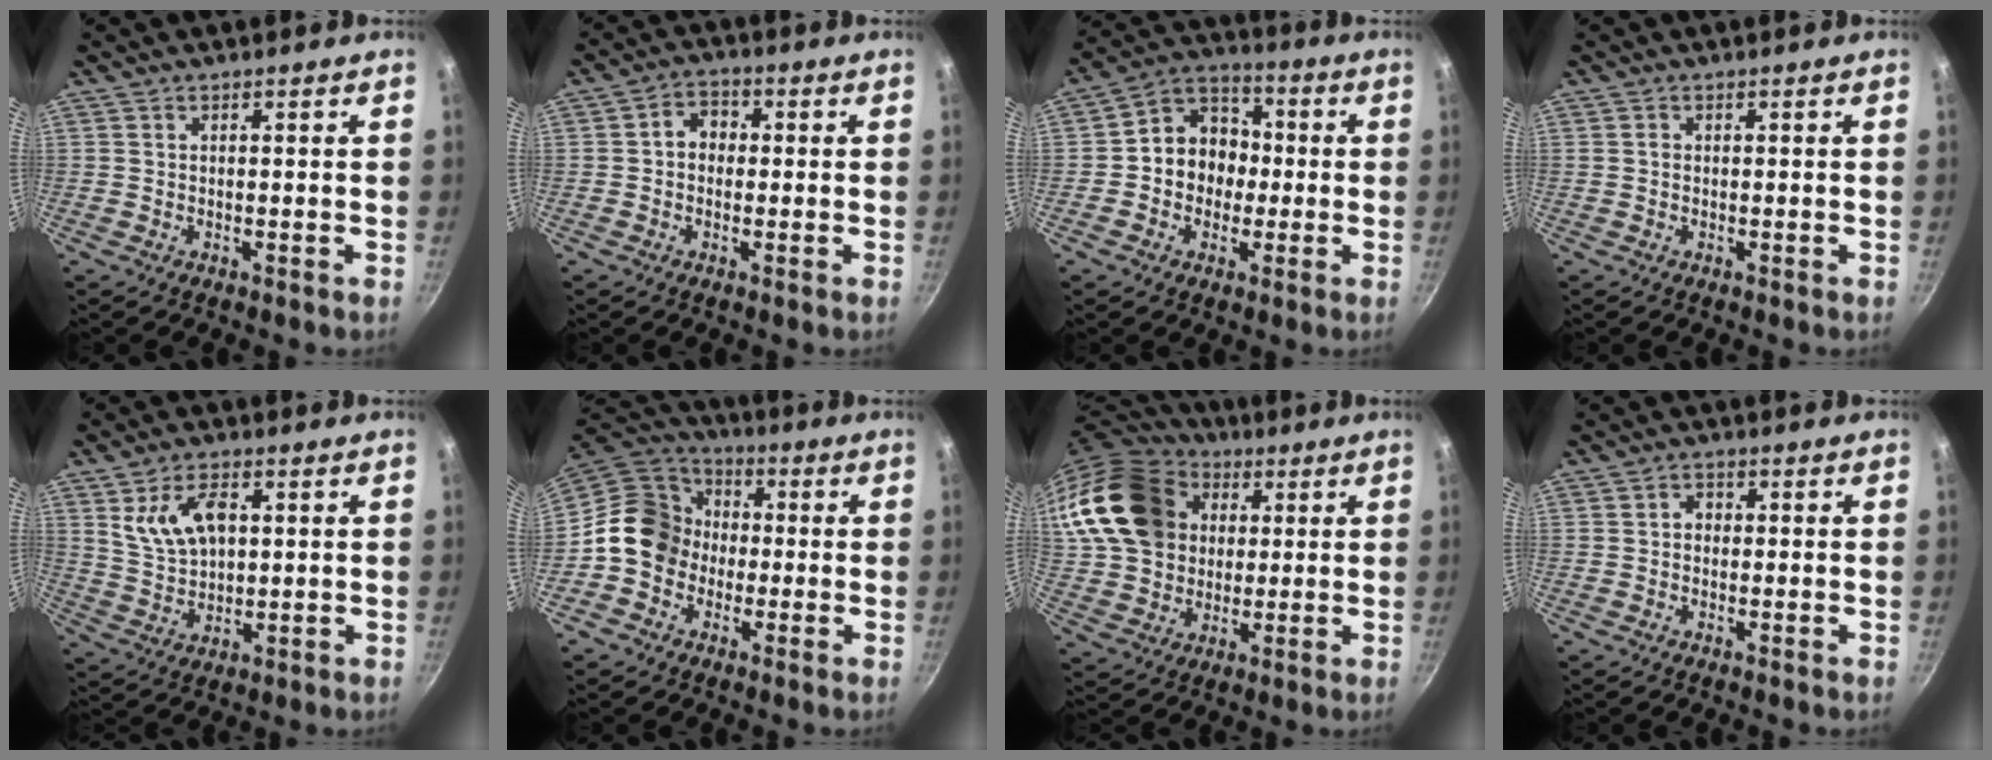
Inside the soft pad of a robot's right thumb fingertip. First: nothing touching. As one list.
[{"total": 4.7, "force": [0.1, 3.8, 2.7], "torque": [-0.016, 0.013, -0.007]}, {"total": 10.9, "force": [-0.7, 9.4, 5.5], "torque": [-0.038, 0.034, -0.031]}, {"total": 0.6, "force": [0.0, 0.5, 0.3], "torque": [-0.002, 0.004, 0.000]}, {"total": 9.8, "force": [3.1, 5.7, 7.3], "torque": [-0.123, -0.011, 0.065]}, {"total": 12.6, "force": [-1.4, 11.0, 6.0], "torque": [-0.059, 0.038, -0.046]}, {"total": 21.1, "force": [5.2, 16.7, 11.8], "torque": [-0.206, 0.021, 0.099]}, {"total": 2.2, "force": [-0.1, 1.8, 1.2], "torque": [-0.008, 0.009, -0.004]}]